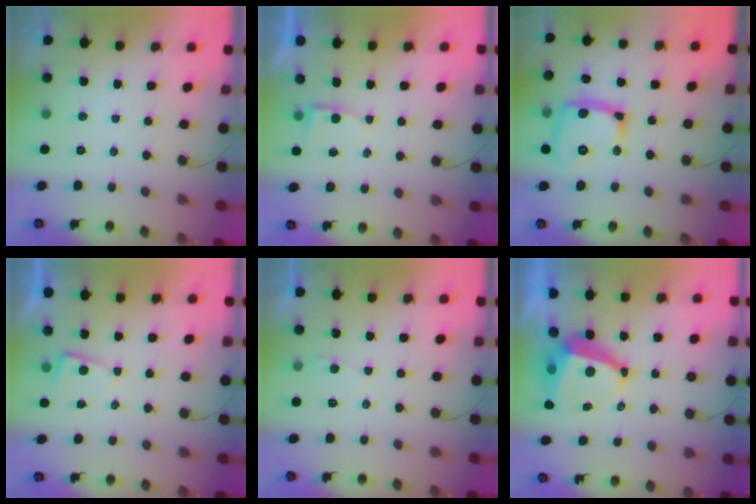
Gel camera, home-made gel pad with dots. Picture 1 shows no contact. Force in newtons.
{"total": 2.8, "press": 2.8, "slide": 0.3}
{"total": 16.1, "press": 16.1, "slide": 1.4}
{"total": 2.6, "press": 2.6, "slide": 0.4}
{"total": 1.8, "press": 1.8, "slide": 0.3}
{"total": 9.6, "press": 9.5, "slide": 1.1}